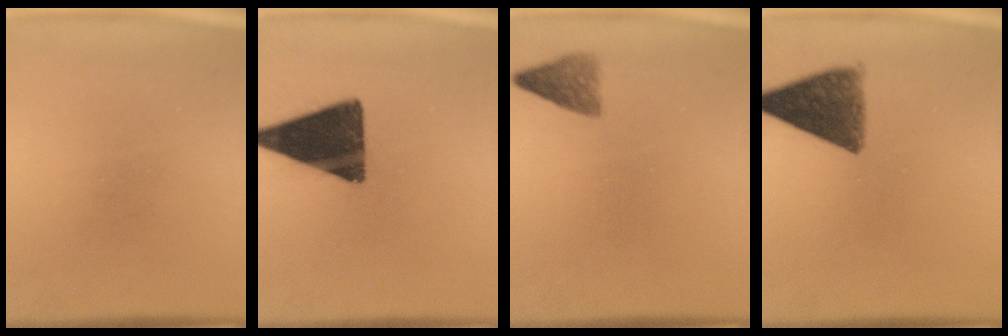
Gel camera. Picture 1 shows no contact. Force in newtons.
{"total": 15.9}
{"total": 2.6}
{"total": 9.3}